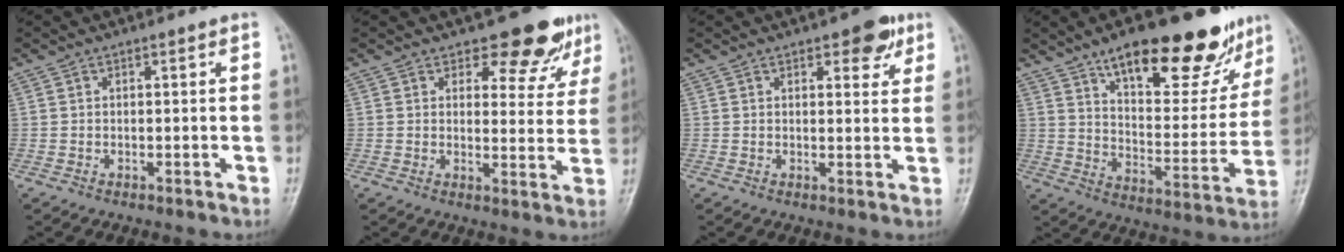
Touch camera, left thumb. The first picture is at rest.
{"total": 8.4, "force": [6.4, 4.2, 3.5], "torque": [-0.011, -0.046, 0.073]}
{"total": 5.4, "force": [3.0, 2.4, 3.7], "torque": [-0.027, -0.012, 0.033]}
{"total": 23.6, "force": [15.6, 9.0, 15.3], "torque": [-0.164, -0.061, 0.234]}